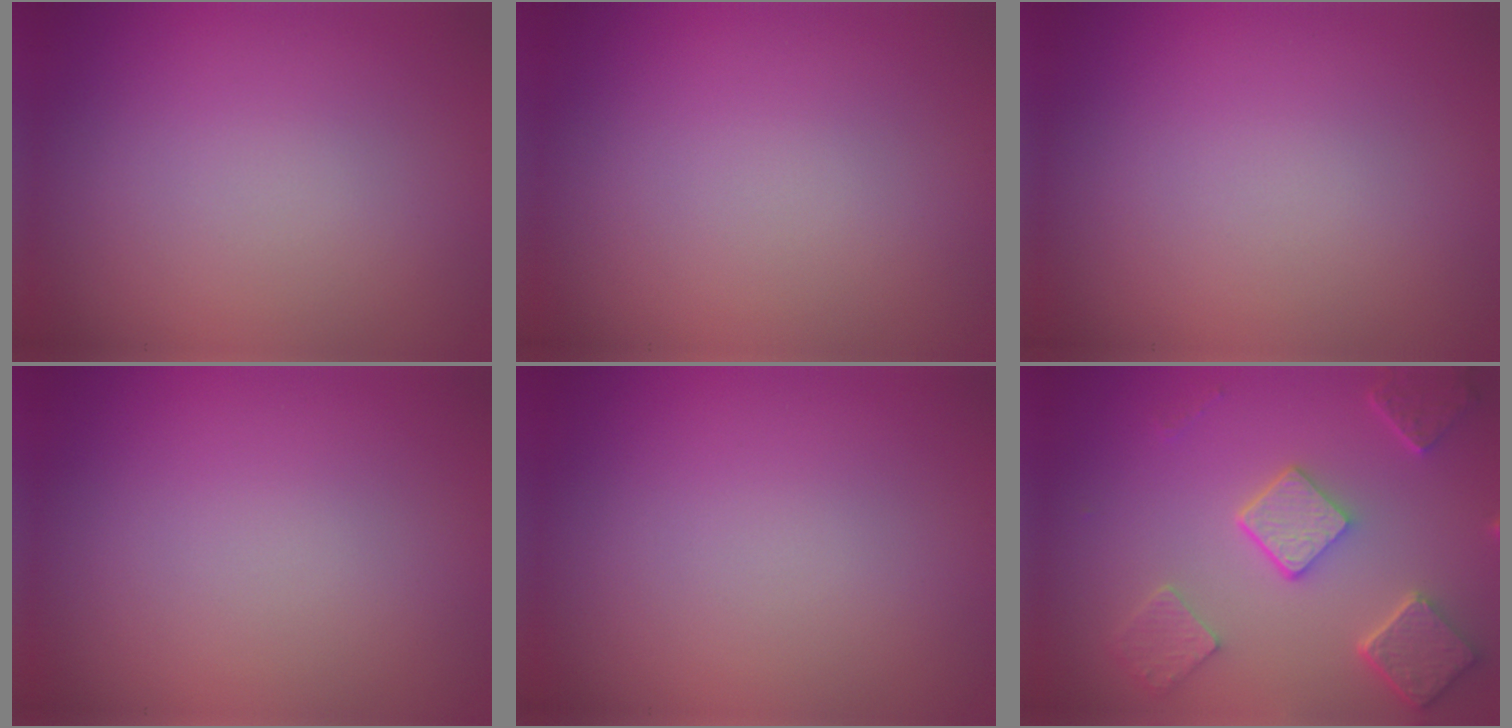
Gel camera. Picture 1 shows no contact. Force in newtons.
{"total": 0.0}
{"total": 0.0}
{"total": 0.0}
{"total": 0.0}
{"total": 5.4, "press": 4.2, "slide": 3.4}